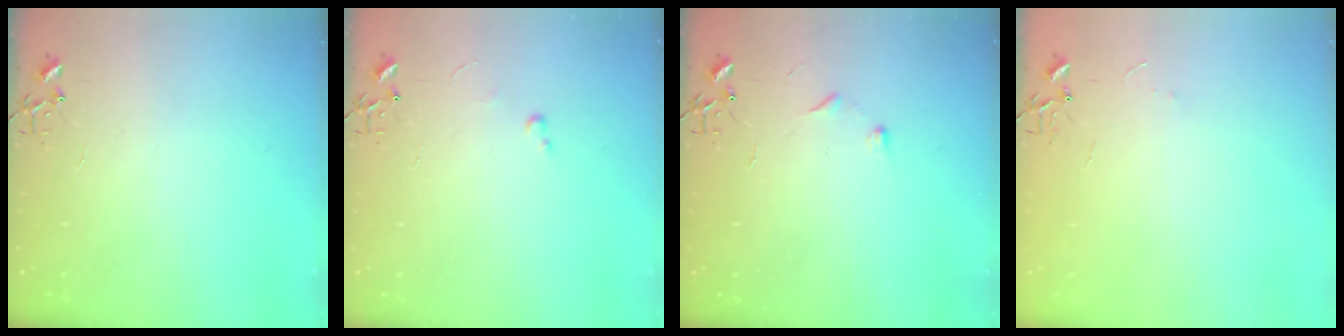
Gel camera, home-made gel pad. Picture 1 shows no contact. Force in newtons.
{"total": 2.6, "press": 2.6, "slide": 0.4}
{"total": 4.3, "press": 4.3, "slide": 0.6}
{"total": 3.2, "press": 3.2, "slide": 0.4}